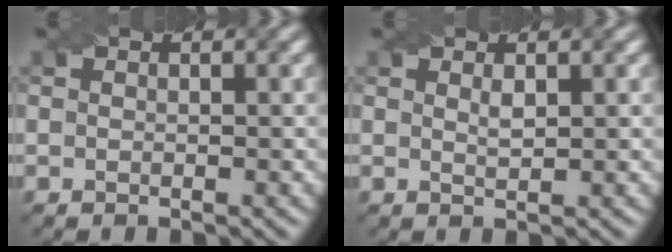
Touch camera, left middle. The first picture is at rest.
{"total": 0.9, "force": [0.5, 0.2, 0.7], "torque": [-0.015, -0.001, 0.010]}